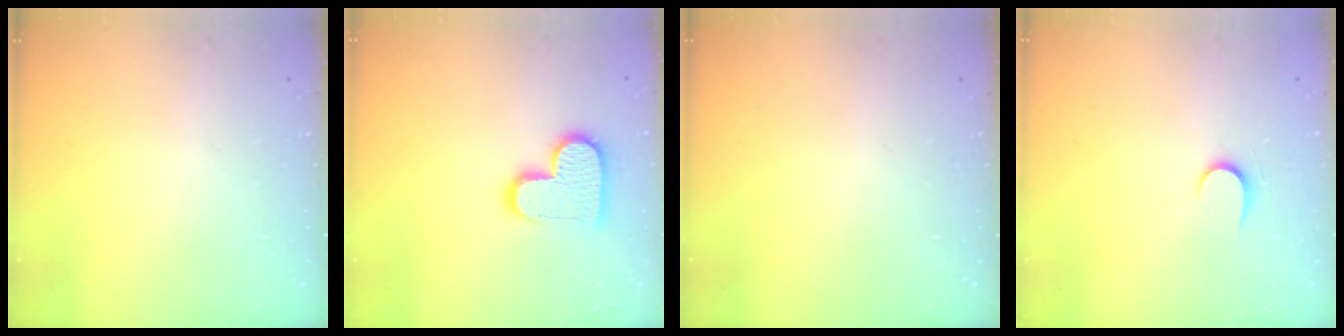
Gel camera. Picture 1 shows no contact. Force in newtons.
{"total": 13.5, "press": 13.5, "slide": 0.8}
{"total": 0.0}
{"total": 6.9, "press": 6.9, "slide": 0.8}